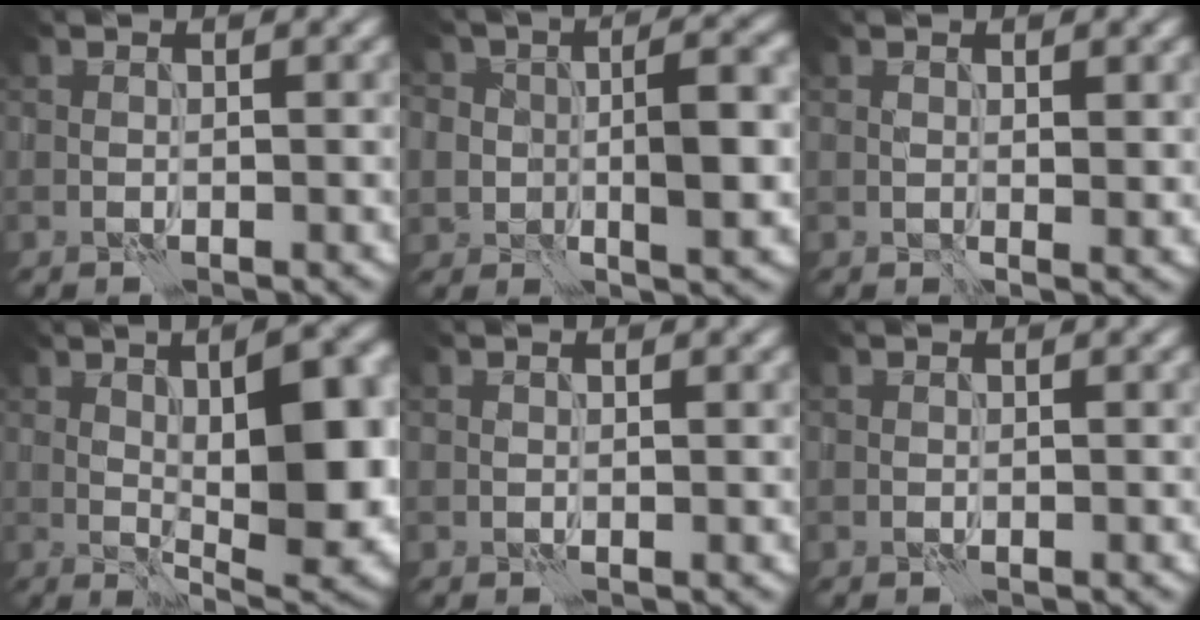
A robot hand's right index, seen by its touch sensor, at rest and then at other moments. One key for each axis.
{"total": 7.4, "fx": -0.9, "fy": 4.4, "fz": 5.9, "tx": -0.096, "ty": -0.001, "tz": -0.019}
{"total": 1.8, "fx": 0.3, "fy": 0.6, "fz": 1.7, "tx": -0.025, "ty": -0.005, "tz": 0.007}
{"total": 13.3, "fx": 1.2, "fy": 4.8, "fz": 12.3, "tx": -0.161, "ty": 0.004, "tz": 0.024}
{"total": 0.0}
{"total": 0.0}